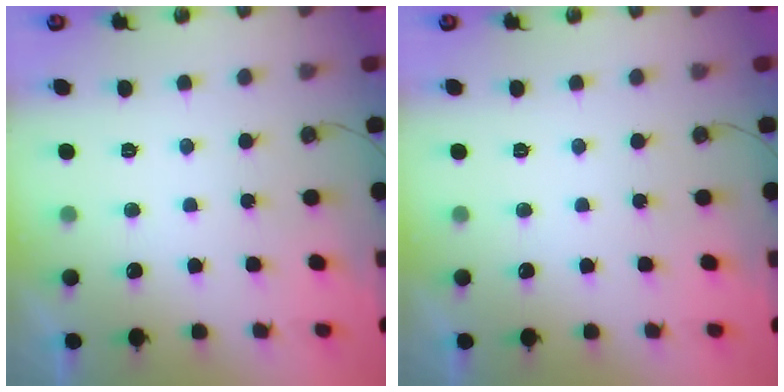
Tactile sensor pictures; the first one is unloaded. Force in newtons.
{"total": 0.0}